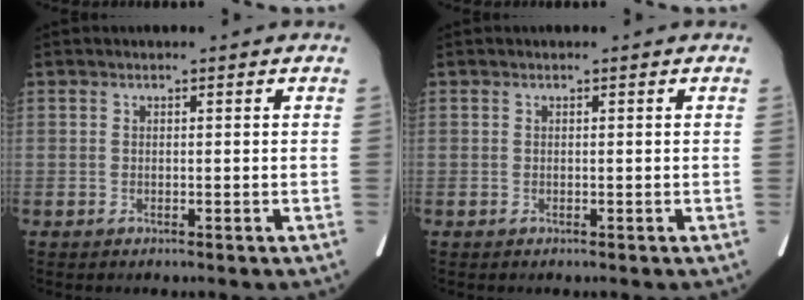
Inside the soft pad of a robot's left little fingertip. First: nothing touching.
{"total": 0.0}